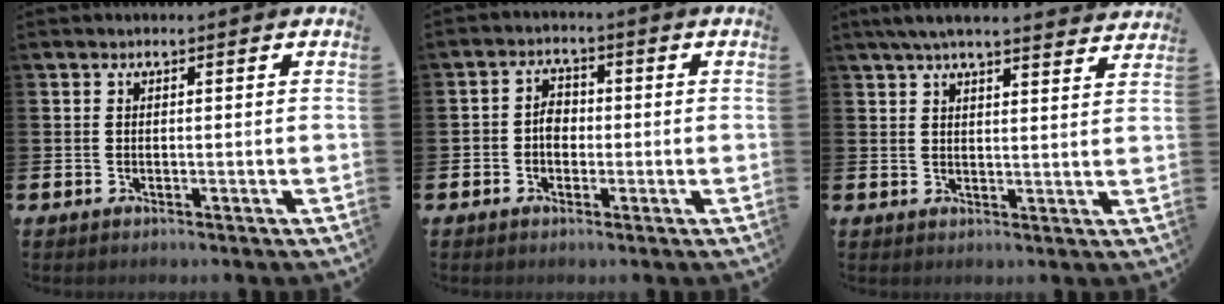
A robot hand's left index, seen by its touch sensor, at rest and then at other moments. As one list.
[{"total": 2.8, "force": [-0.7, 2.3, 1.6], "torque": [-0.018, 0.003, -0.020]}, {"total": 5.2, "force": [4.9, 0.4, 1.8], "torque": [-0.043, -0.017, 0.089]}]